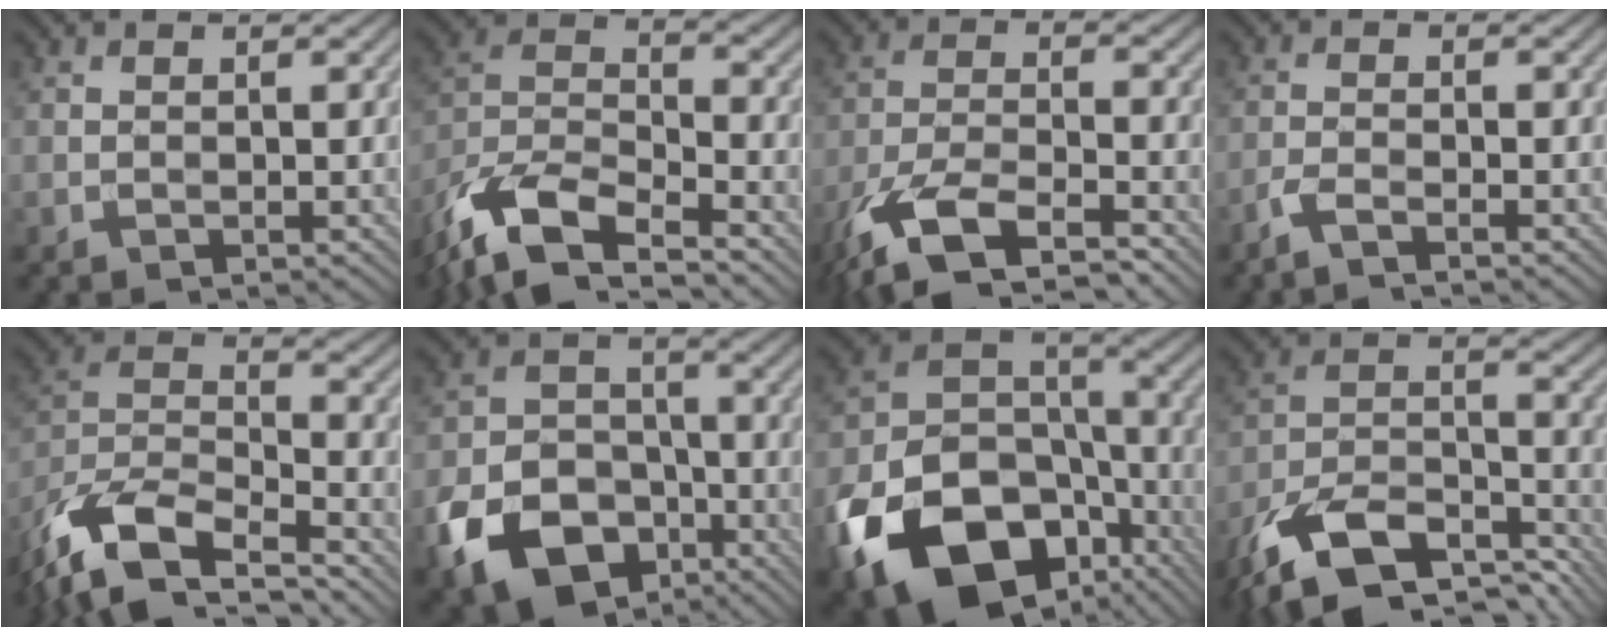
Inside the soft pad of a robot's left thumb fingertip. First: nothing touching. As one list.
[{"total": 12.7, "force": [-9.2, 4.3, 7.6], "torque": [-0.159, -0.011, -0.187]}, {"total": 10.0, "force": [-7.0, 3.1, 6.5], "torque": [-0.136, -0.013, -0.140]}, {"total": 2.5, "force": [-1.9, 0.3, 1.5], "torque": [-0.030, -0.003, -0.051]}, {"total": 14.1, "force": [-10.3, 5.1, 8.2], "torque": [-0.184, -0.015, -0.194]}, {"total": 13.5, "force": [-7.1, 9.2, 6.9], "torque": [-0.159, -0.037, -0.131]}, {"total": 19.3, "force": [-9.3, 13.0, 10.8], "torque": [-0.241, -0.050, -0.151]}, {"total": 14.6, "force": [-11.0, 5.4, 7.9], "torque": [-0.169, -0.011, -0.195]}]